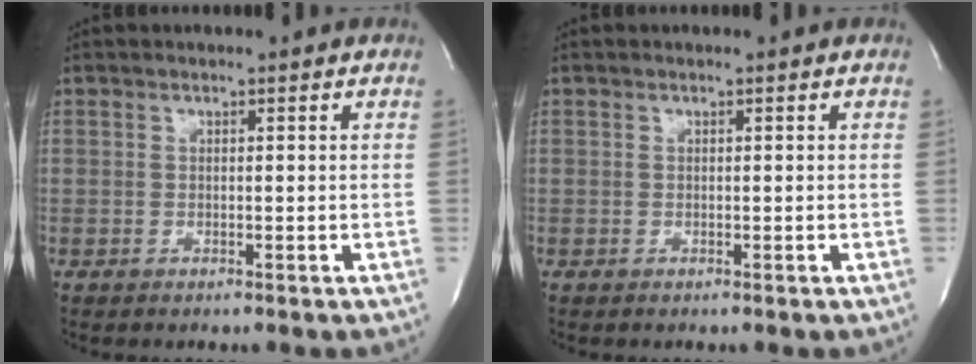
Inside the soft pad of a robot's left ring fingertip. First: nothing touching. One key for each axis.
{"total": 0.0}